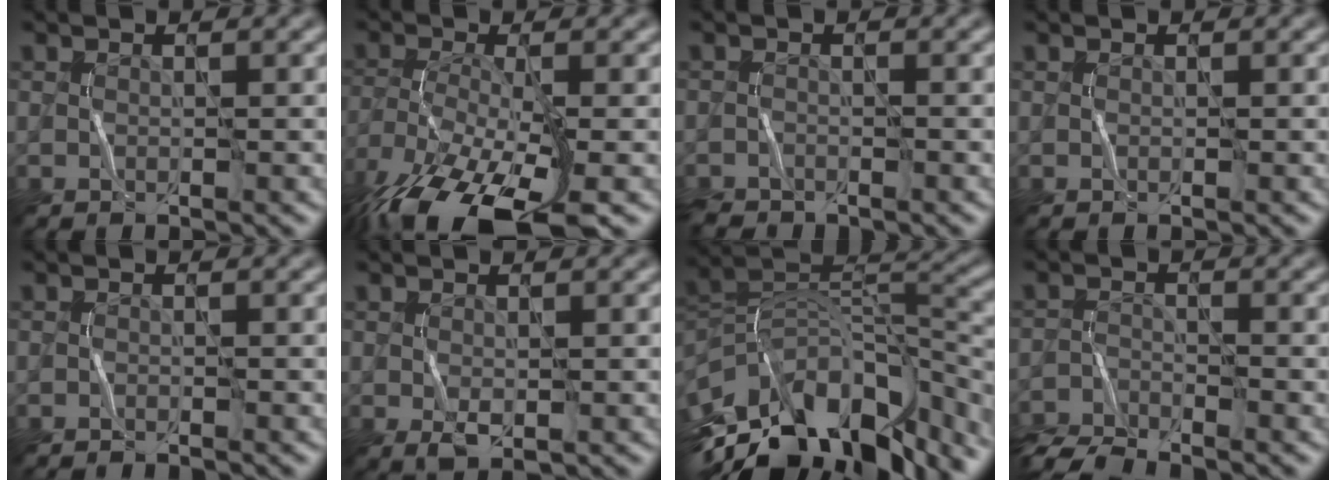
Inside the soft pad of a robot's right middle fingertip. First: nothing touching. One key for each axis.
{"total": 12.1, "fx": -8.2, "fy": 3.6, "fz": 8.1, "tx": -0.172, "ty": -0.025, "tz": -0.147}
{"total": 1.9, "fx": -1.9, "fy": 0.4, "fz": 0.2, "tx": -0.001, "ty": -0.004, "tz": -0.040}
{"total": 0.0}
{"total": 1.1, "fx": -1.1, "fy": 0.0, "fz": 0.3, "tx": -0.005, "ty": -0.001, "tz": -0.021}
{"total": 1.7, "fx": -0.4, "fy": 0.9, "fz": 1.3, "tx": -0.029, "ty": -0.007, "tz": -0.003}
{"total": 14.7, "fx": -8.7, "fy": 7.4, "fz": 9.3, "tx": -0.191, "ty": 0.007, "tz": -0.141}
{"total": 4.7, "fx": -4.5, "fy": 0.5, "fz": 1.2, "tx": -0.030, "ty": -0.015, "tz": -0.090}